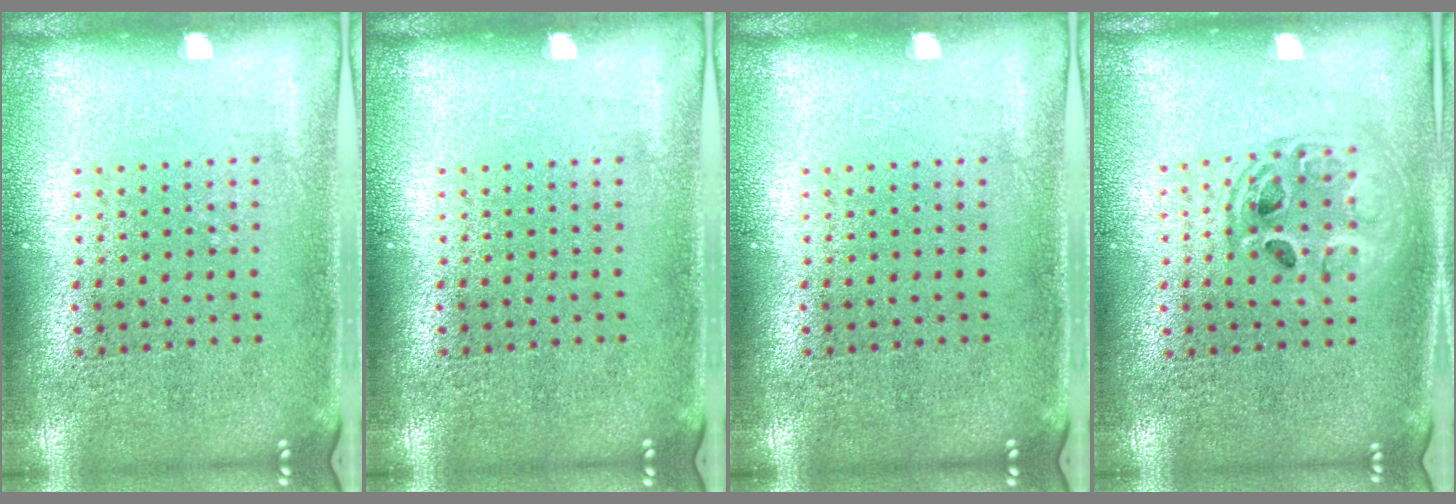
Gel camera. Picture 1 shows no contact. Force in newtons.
{"total": 0.0}
{"total": 0.0}
{"total": 1.6, "press": 1.4, "slide": 0.7}